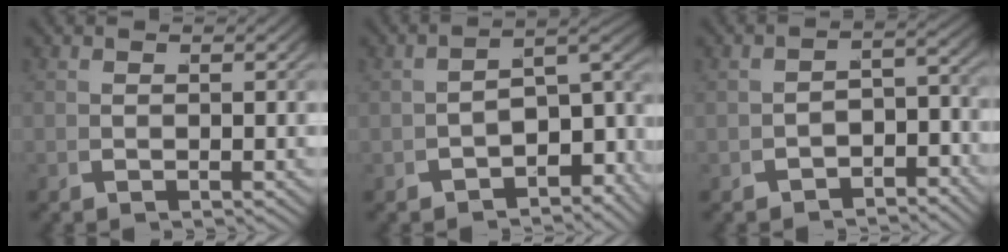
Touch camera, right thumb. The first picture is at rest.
{"total": 6.0, "force": [-2.6, 3.0, 4.5], "torque": [-0.064, -0.011, -0.028]}
{"total": 3.0, "force": [-2.6, 1.1, 1.1], "torque": [-0.012, -0.011, -0.035]}